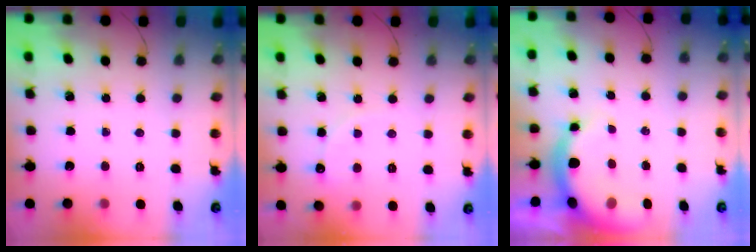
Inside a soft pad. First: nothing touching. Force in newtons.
{"total": 6.0, "press": 5.9, "slide": 1.4}
{"total": 9.1, "press": 8.9, "slide": 1.7}